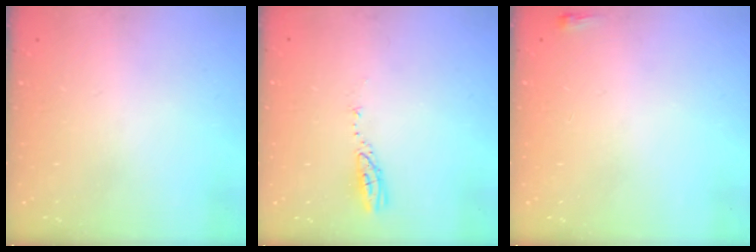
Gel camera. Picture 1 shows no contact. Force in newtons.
{"total": 3.5, "press": 3.5, "slide": 0.3}
{"total": 2.0, "press": 2.0, "slide": 0.5}